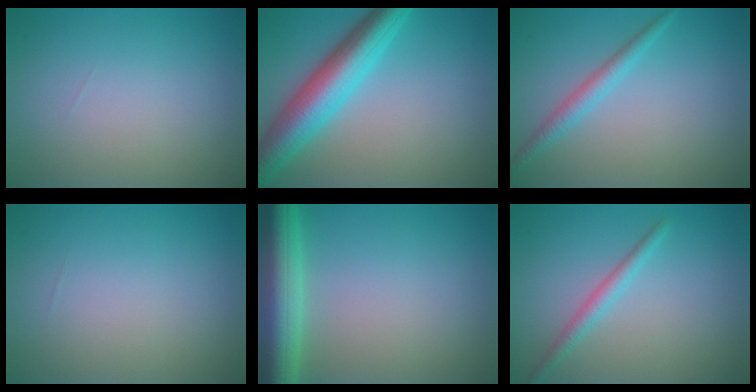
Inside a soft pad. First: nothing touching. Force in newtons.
{"total": 7.4, "press": 7.4, "slide": 0.3}
{"total": 2.0, "press": 2.0, "slide": 0.1}
{"total": 0.0}
{"total": 7.5, "press": 7.4, "slide": 0.4}
{"total": 1.8, "press": 1.8, "slide": 0.0}